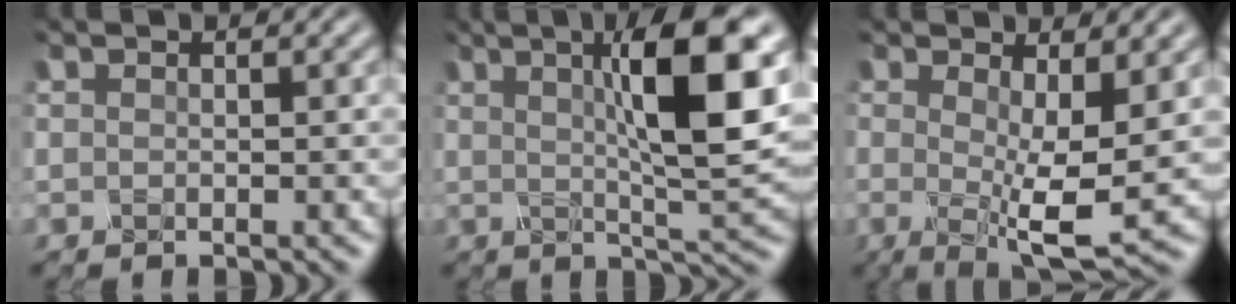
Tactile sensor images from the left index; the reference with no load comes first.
{"total": 10.1, "force": [2.6, 2.4, 9.5], "torque": [-0.136, 0.001, 0.040]}
{"total": 6.7, "force": [0.2, 1.8, 6.4], "torque": [-0.098, -0.014, 0.002]}